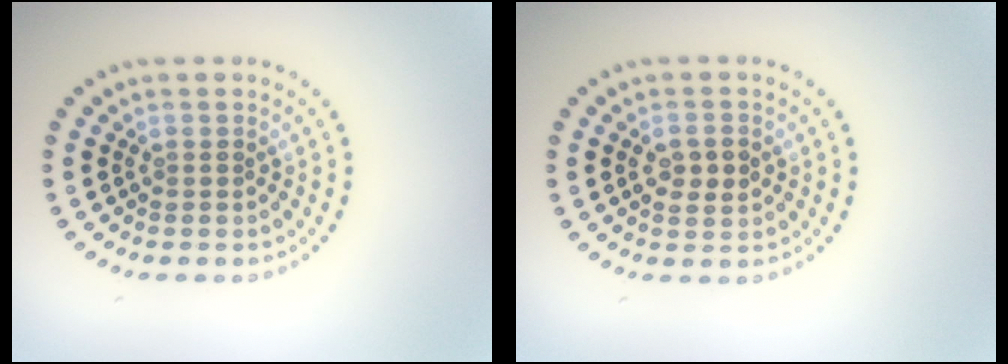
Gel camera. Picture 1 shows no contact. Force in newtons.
{"total": 2.4, "press": 2.4, "slide": 0.2}